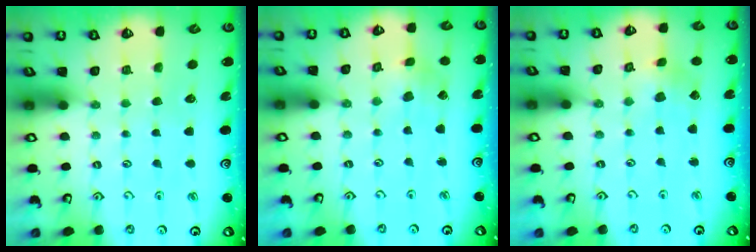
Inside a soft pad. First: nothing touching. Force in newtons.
{"total": 2.8, "press": 2.8, "slide": 0.1}
{"total": 3.1, "press": 3.0, "slide": 0.3}